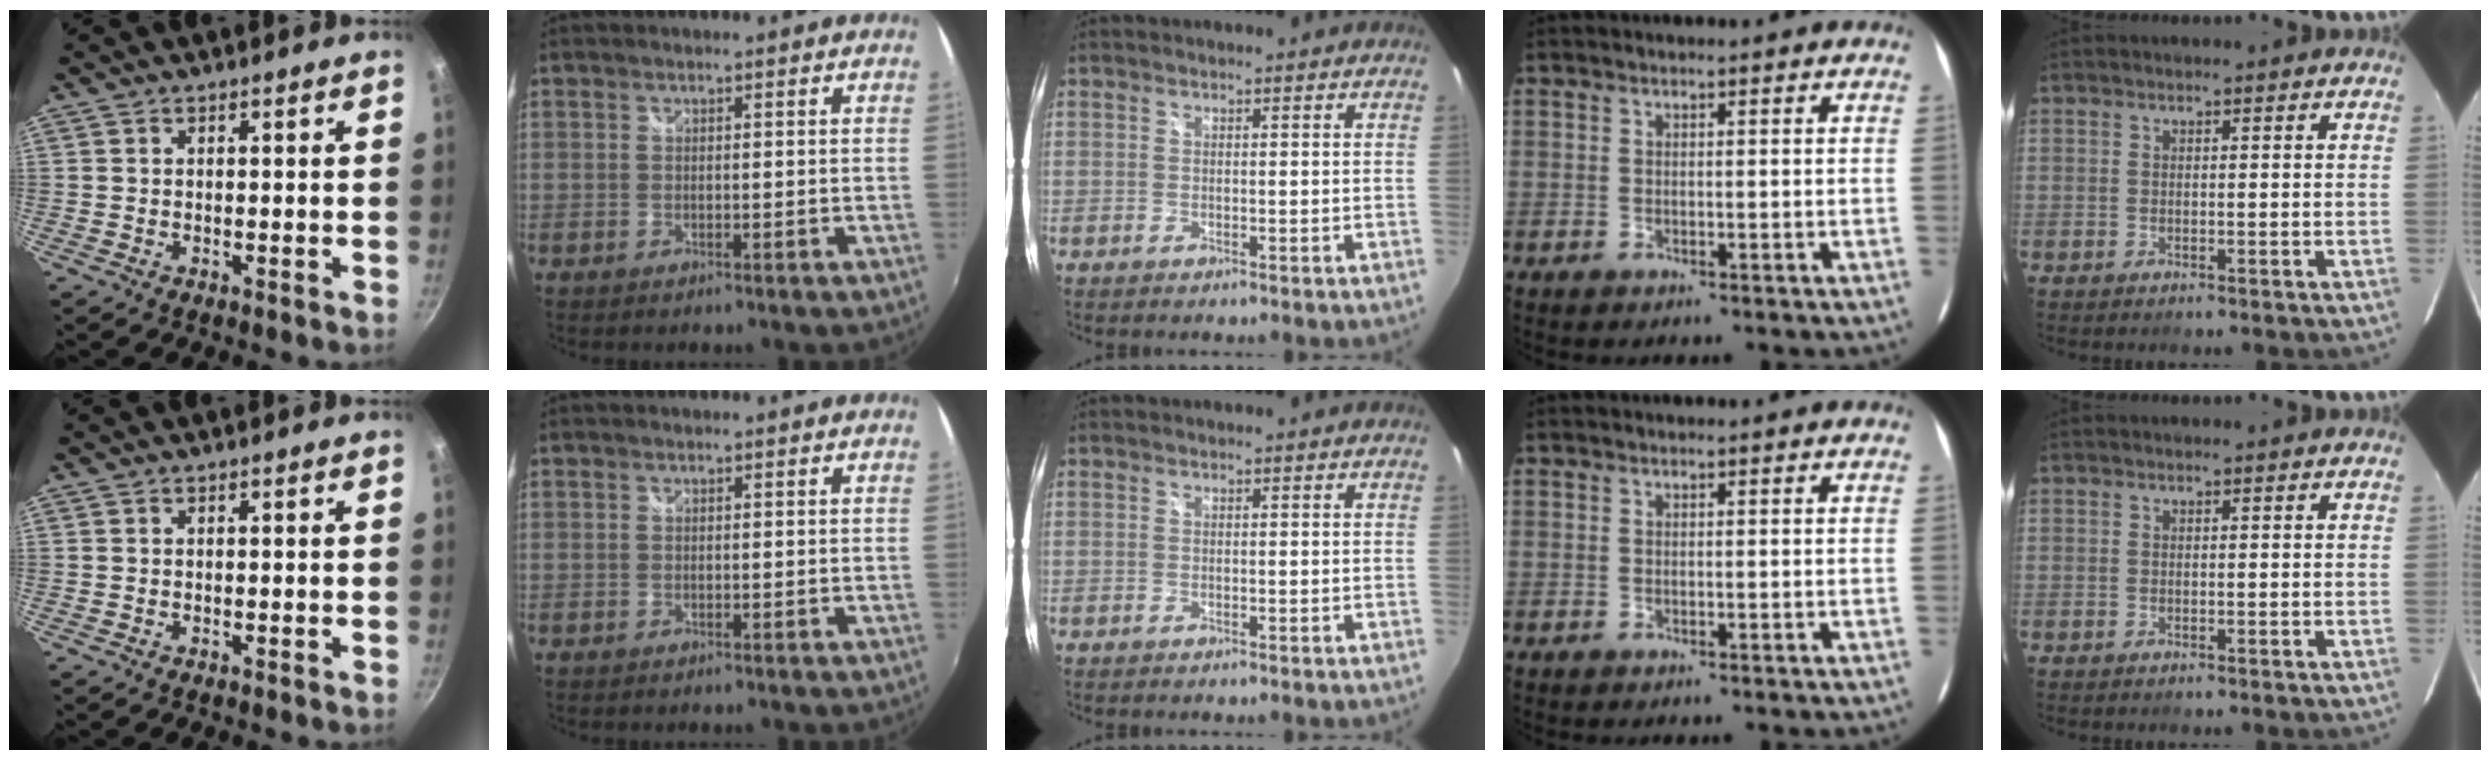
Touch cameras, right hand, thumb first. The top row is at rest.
{}